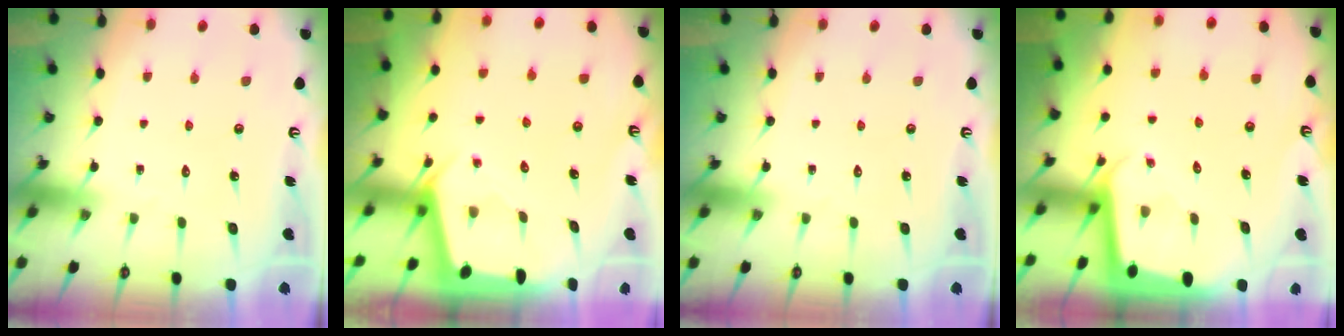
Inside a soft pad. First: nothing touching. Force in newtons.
{"total": 2.5, "press": 2.4, "slide": 0.3}
{"total": 0.0}
{"total": 2.7, "press": 2.7, "slide": 0.1}